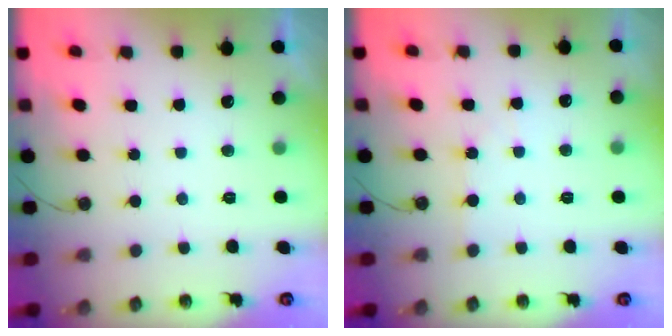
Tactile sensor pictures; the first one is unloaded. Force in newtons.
{"total": 1.6, "press": 1.5, "slide": 0.3}